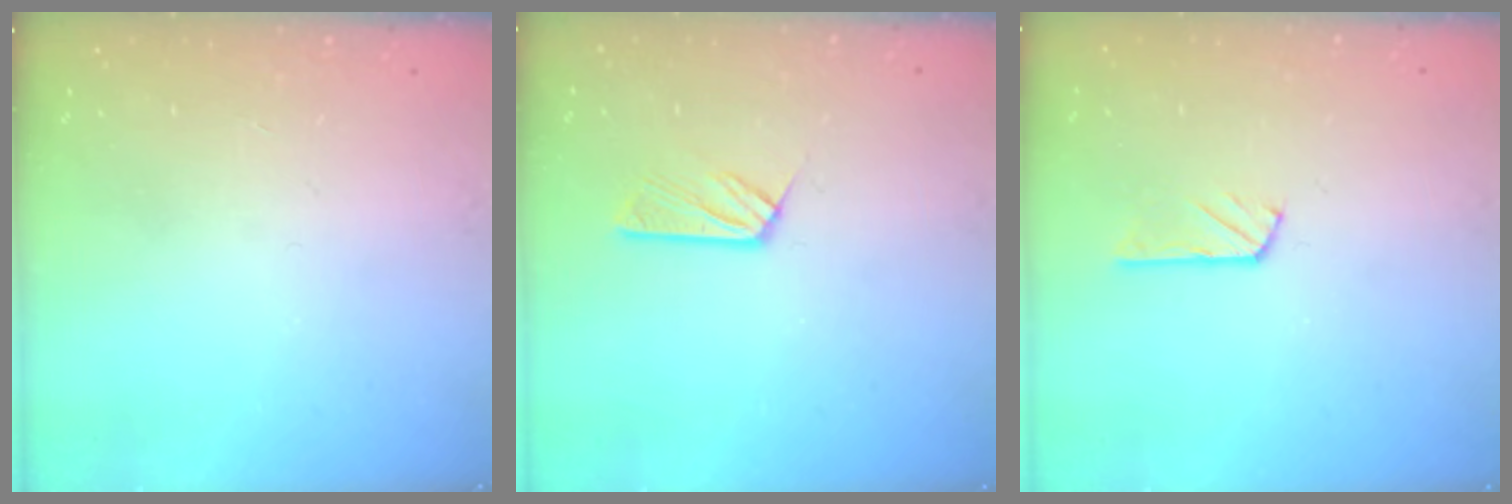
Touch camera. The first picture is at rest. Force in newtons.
{"total": 5.3, "press": 5.3, "slide": 0.2}
{"total": 2.7, "press": 2.7, "slide": 0.1}